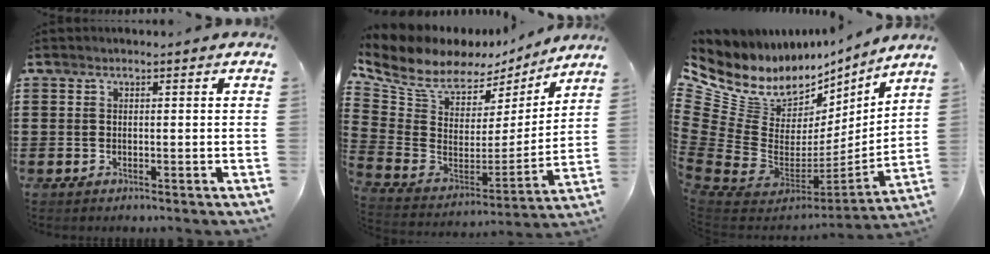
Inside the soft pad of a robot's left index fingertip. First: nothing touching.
{"total": 8.5, "force": [6.9, 4.0, 3.0], "torque": [-0.100, -0.050, 0.122]}
{"total": 9.6, "force": [5.3, 6.9, 4.0], "torque": [-0.128, -0.068, 0.090]}